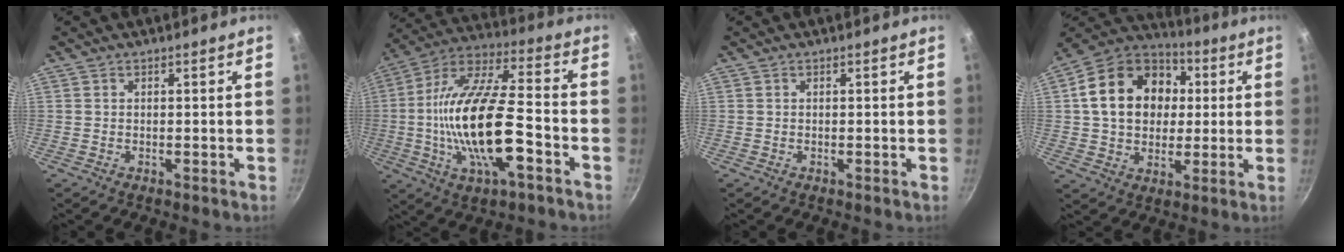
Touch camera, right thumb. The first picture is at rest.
{"total": 21.8, "force": [-5.1, 8.0, 19.6], "torque": [-0.369, 0.025, -0.103]}
{"total": 0.0}
{"total": 19.3, "force": [3.2, 14.9, 11.8], "torque": [-0.176, 0.024, 0.047]}